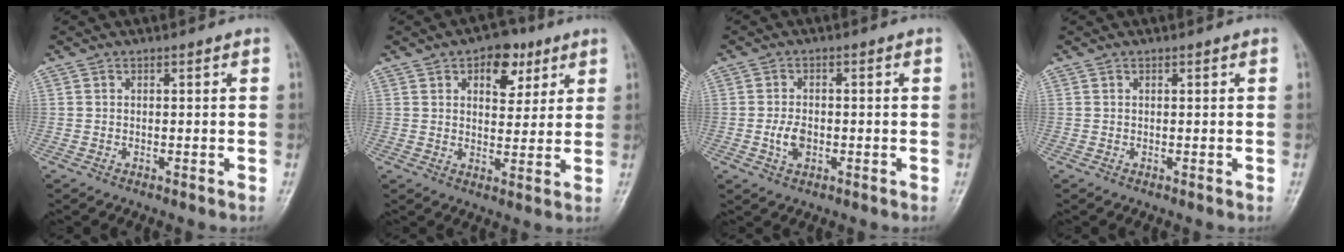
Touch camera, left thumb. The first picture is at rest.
{"total": 8.4, "force": [4.2, 5.1, 5.1], "torque": [-0.035, -0.013, 0.055]}
{"total": 3.8, "force": [-0.9, 2.4, 2.8], "torque": [-0.049, 0.005, -0.015]}
{"total": 0.0}